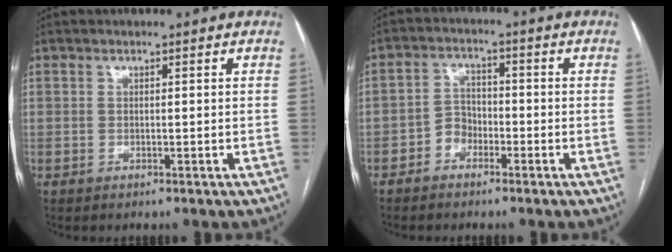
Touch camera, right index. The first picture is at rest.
{"total": 3.5, "force": [-2.0, 2.5, 1.3], "torque": [-0.017, 0.011, -0.042]}